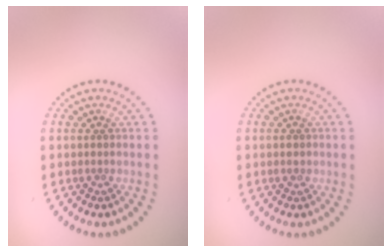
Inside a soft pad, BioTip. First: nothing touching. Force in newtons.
{"total": 1.0, "press": 1.0, "slide": 0.2}